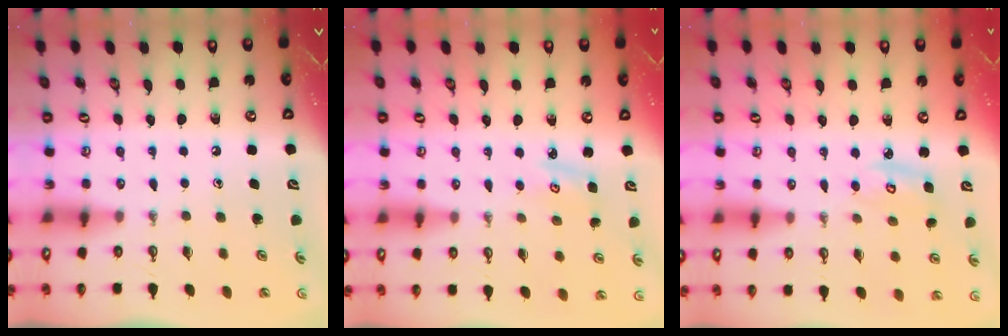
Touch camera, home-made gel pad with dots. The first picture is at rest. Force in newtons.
{"total": 3.2, "press": 3.2, "slide": 0.4}
{"total": 5.5, "press": 5.5, "slide": 0.3}